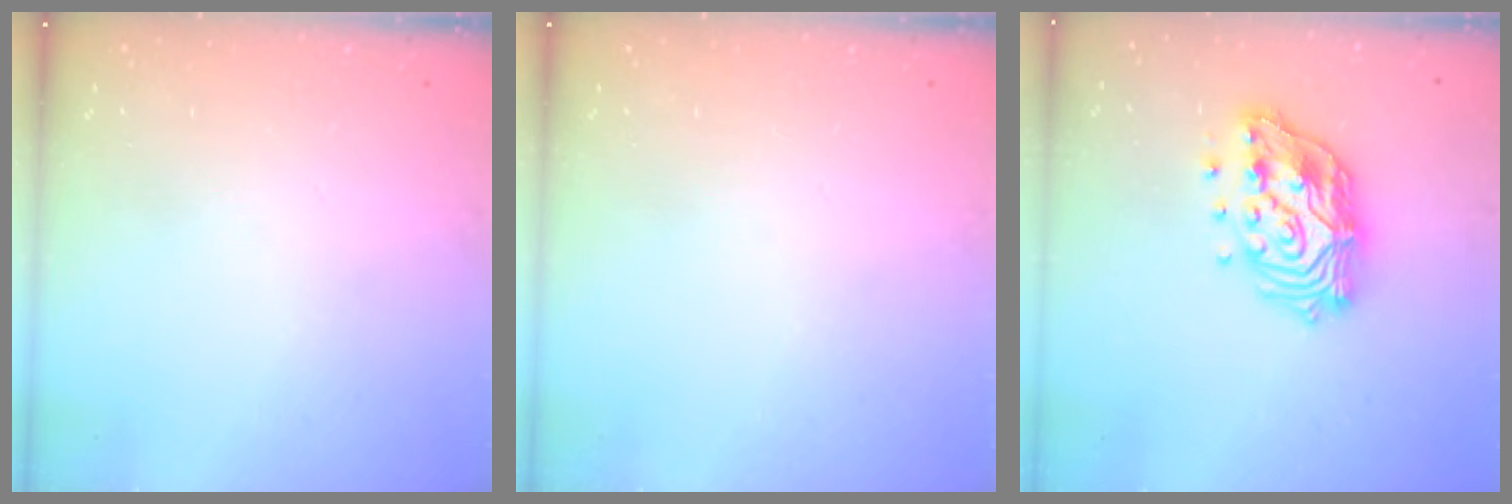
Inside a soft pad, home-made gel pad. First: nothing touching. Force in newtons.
{"total": 0.0}
{"total": 15.9, "press": 15.8, "slide": 1.5}